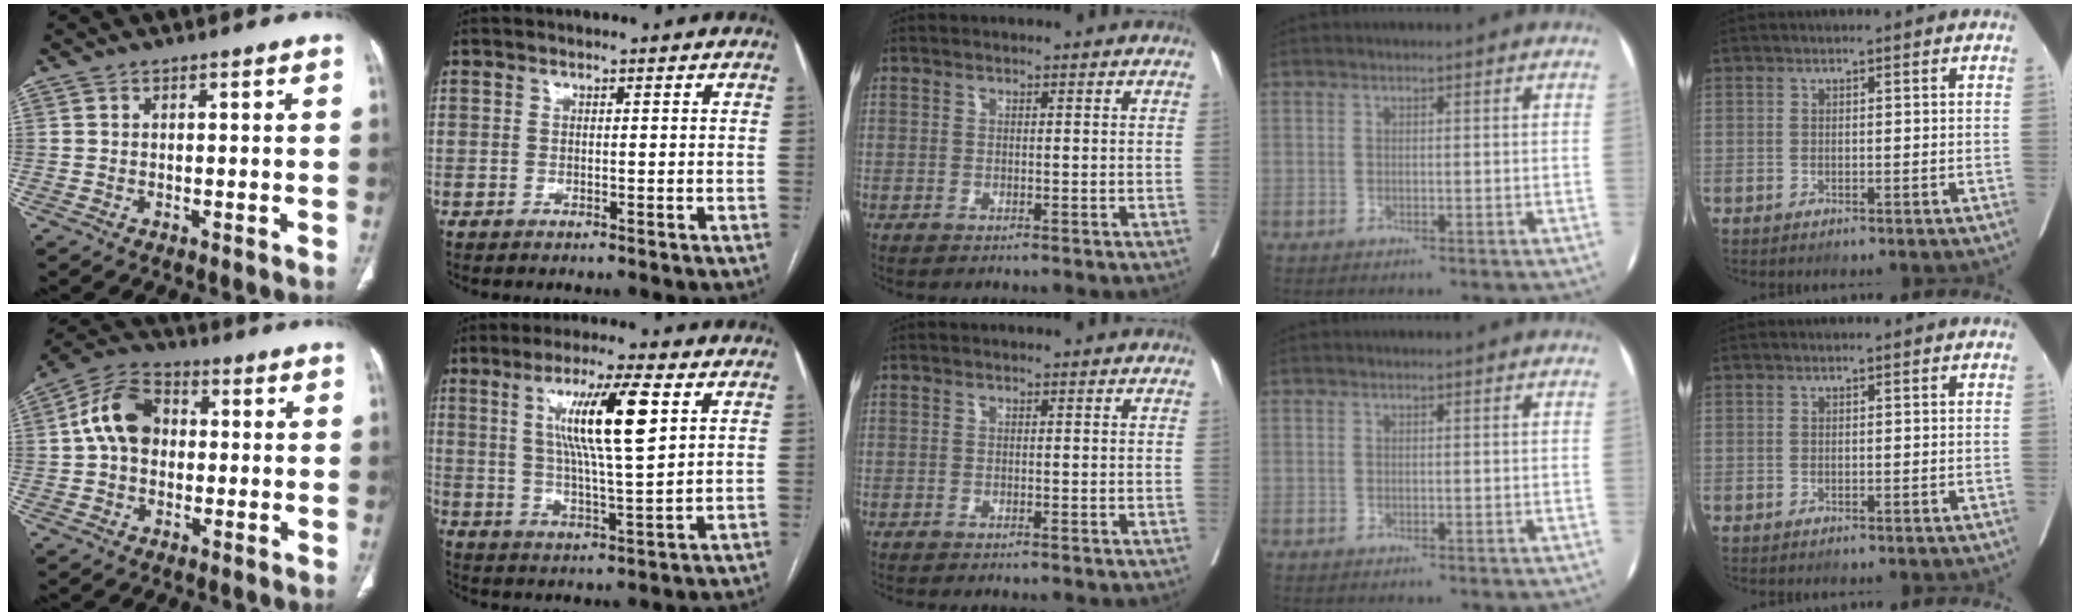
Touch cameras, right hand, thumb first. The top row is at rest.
{"thumb": {"total": 10.1, "force": [0.7, 7.5, 6.7], "torque": [-0.110, 0.027, 0.002]}, "index": {"total": 12.2, "force": [4.1, 0.7, 11.5], "torque": [-0.205, 0.005, 0.073]}}